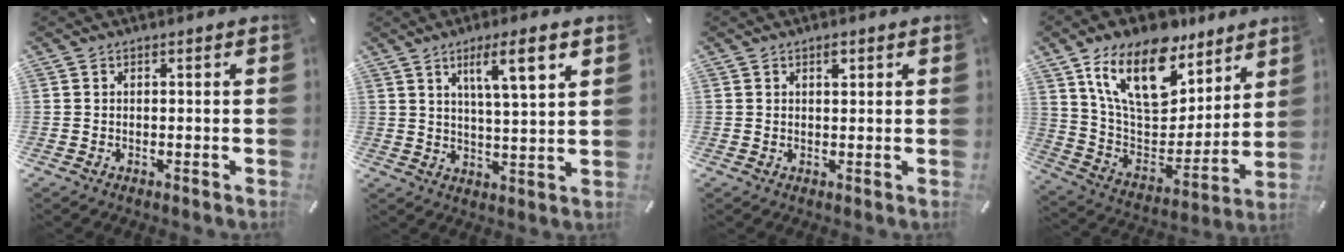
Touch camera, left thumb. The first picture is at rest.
{"total": 9.2, "force": [5.1, 1.3, 7.6], "torque": [-0.128, -0.018, 0.079]}
{"total": 1.5, "force": [0.8, 0.8, 1.0], "torque": [-0.014, -0.002, 0.013]}
{"total": 20.5, "force": [13.4, 10.7, 11.2], "torque": [-0.199, -0.077, 0.239]}